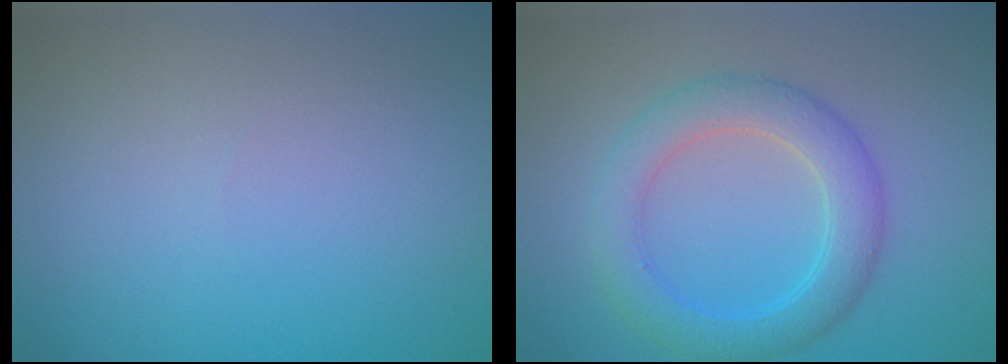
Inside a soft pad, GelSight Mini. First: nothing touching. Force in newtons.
{"total": 4.6, "press": 4.6, "slide": 0.2}